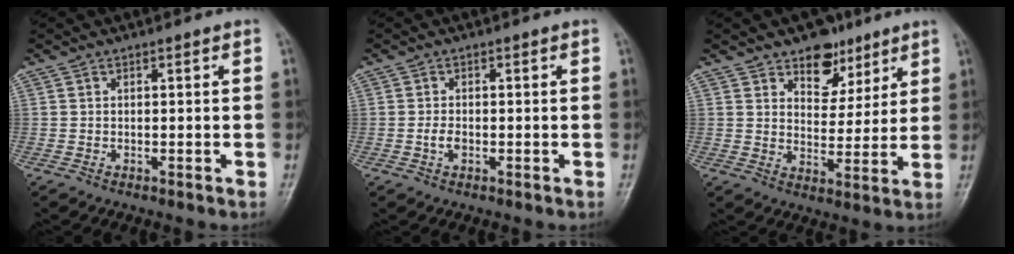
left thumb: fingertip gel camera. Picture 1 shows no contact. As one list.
[{"total": 1.8, "force": [-0.4, 1.1, 1.3], "torque": [-0.025, 0.001, -0.010]}, {"total": 8.7, "force": [5.9, 5.6, 3.3], "torque": [-0.012, -0.031, 0.092]}]